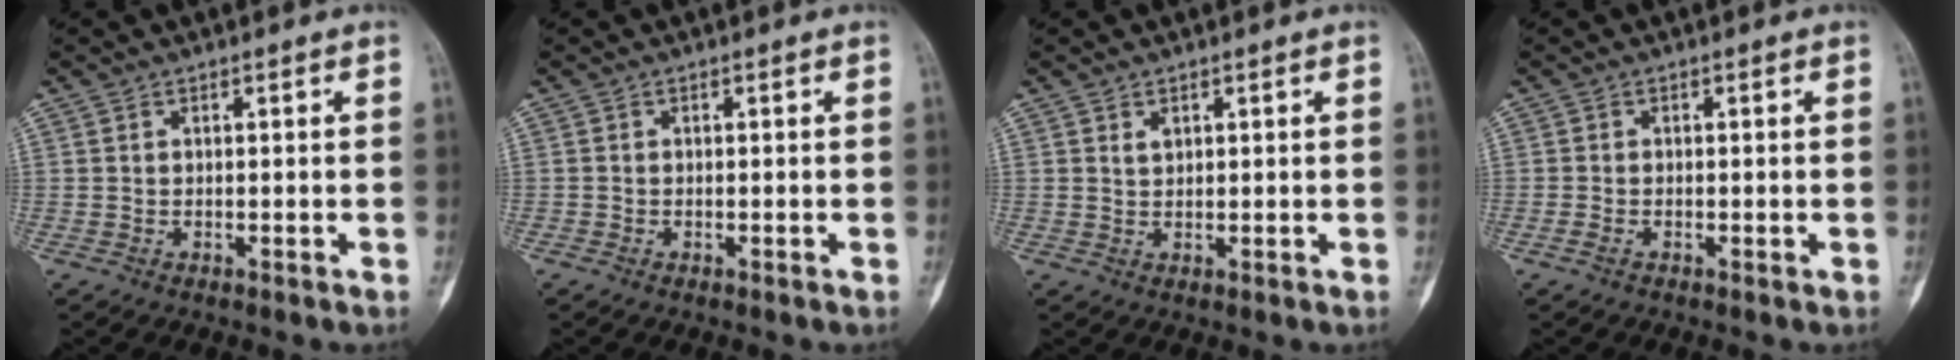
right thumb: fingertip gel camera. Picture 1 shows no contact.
{"total": 0.0}
{"total": 1.4, "force": [0.8, 1.0, 0.8], "torque": [-0.008, -0.005, 0.016]}
{"total": 1.2, "force": [-0.6, 0.7, 0.7], "torque": [-0.014, 0.001, -0.013]}